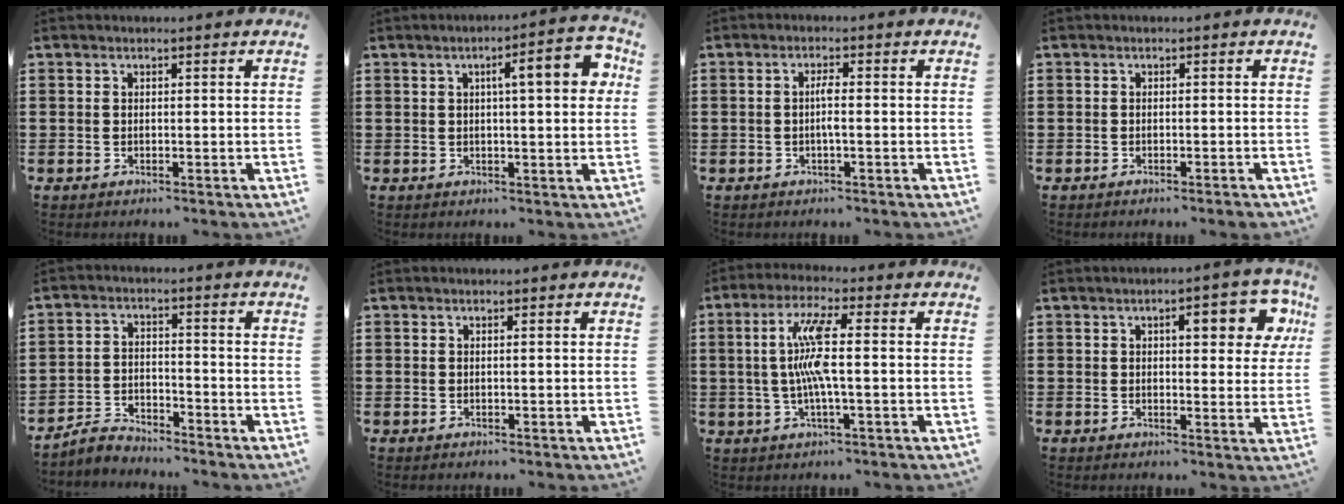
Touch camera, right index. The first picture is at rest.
{"total": 7.4, "force": [1.9, 1.6, 6.9], "torque": [-0.103, -0.004, 0.021]}
{"total": 2.2, "force": [-0.4, 0.2, 2.1], "torque": [-0.049, -0.001, -0.011]}
{"total": 0.8, "force": [-0.7, -0.1, 0.3], "torque": [-0.007, -0.003, -0.014]}
{"total": 3.2, "force": [-3.2, 0.7, 0.3], "torque": [-0.012, 0.008, -0.066]}
{"total": 0.0}
{"total": 7.8, "force": [0.0, 0.9, 7.7], "torque": [-0.171, -0.009, -0.014]}
{"total": 6.8, "force": [2.5, 2.1, 6.0], "torque": [-0.081, -0.005, 0.032]}